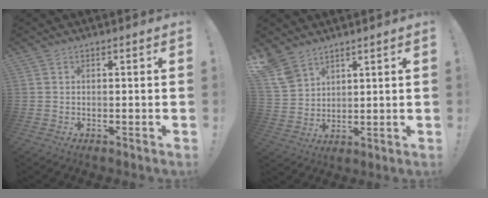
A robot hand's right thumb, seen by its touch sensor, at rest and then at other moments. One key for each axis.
{"total": 8.3, "fx": 6.5, "fy": 4.5, "fz": 2.6, "tx": -0.065, "ty": -0.035, "tz": 0.132}